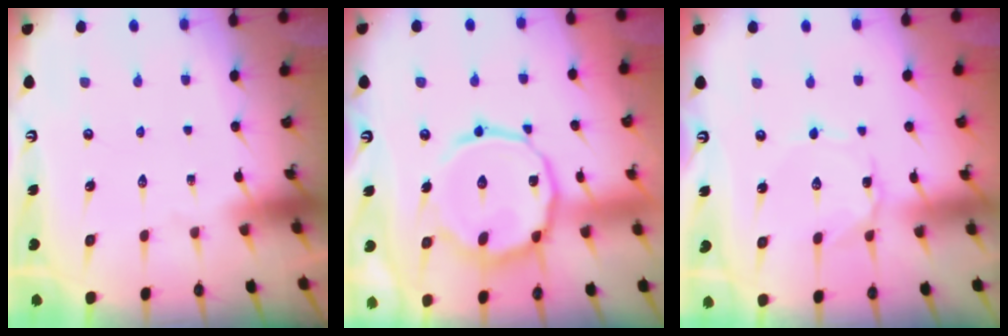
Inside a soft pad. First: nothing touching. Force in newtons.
{"total": 15.8, "press": 15.7, "slide": 1.2}
{"total": 1.8, "press": 1.7, "slide": 0.2}